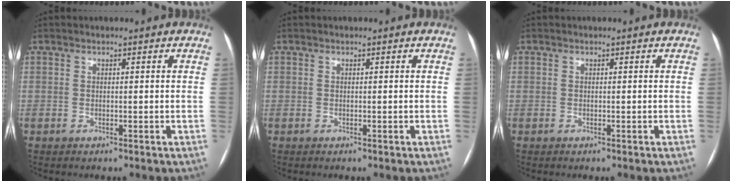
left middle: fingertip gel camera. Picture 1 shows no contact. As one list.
[{"total": 0.0}, {"total": 0.0}]